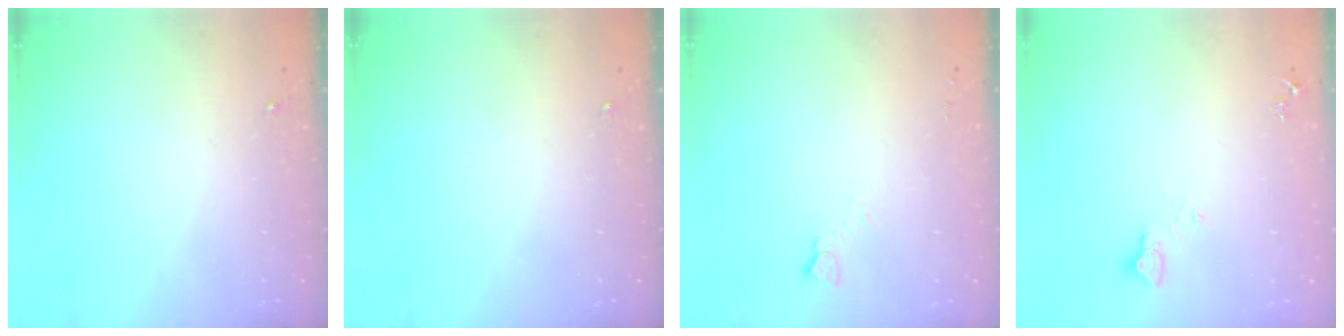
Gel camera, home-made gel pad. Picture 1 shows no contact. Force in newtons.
{"total": 0.0}
{"total": 2.8, "press": 2.7, "slide": 0.3}
{"total": 4.0, "press": 4.0, "slide": 0.4}